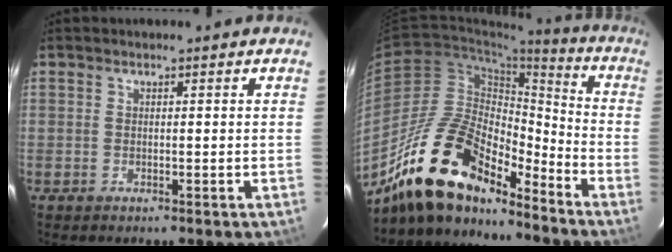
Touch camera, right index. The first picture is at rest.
{"total": 19.8, "force": [-15.9, 7.0, 9.5], "torque": [-0.173, 0.010, -0.285]}